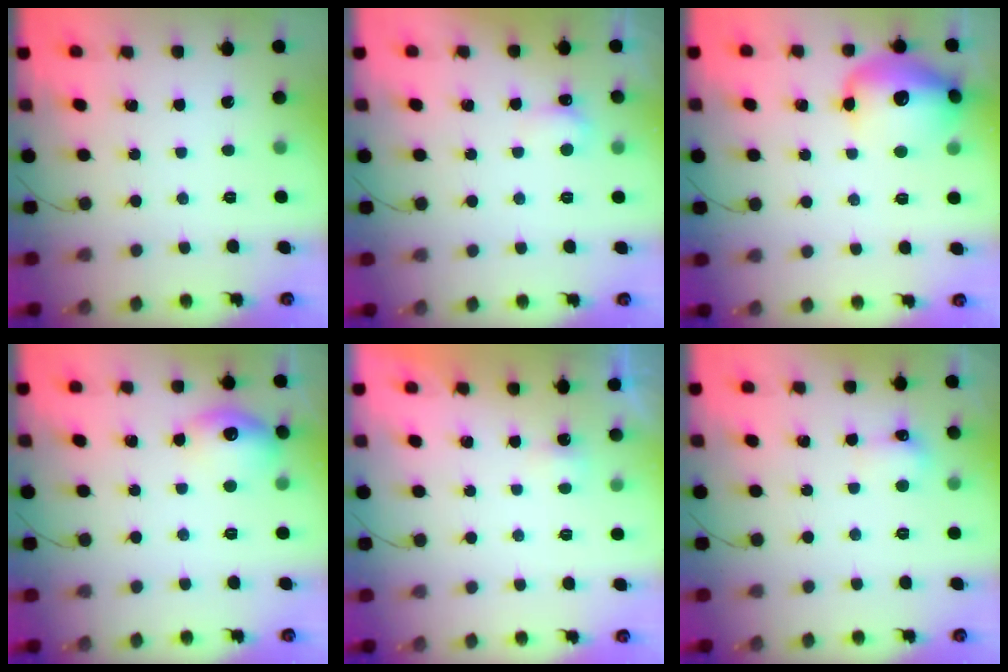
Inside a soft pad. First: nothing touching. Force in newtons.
{"total": 5.5, "press": 4.1, "slide": 3.7}
{"total": 15.3, "press": 15.1, "slide": 2.7}
{"total": 11.8, "press": 11.8, "slide": 0.6}
{"total": 1.6, "press": 1.5, "slide": 0.6}
{"total": 5.5, "press": 5.3, "slide": 1.4}